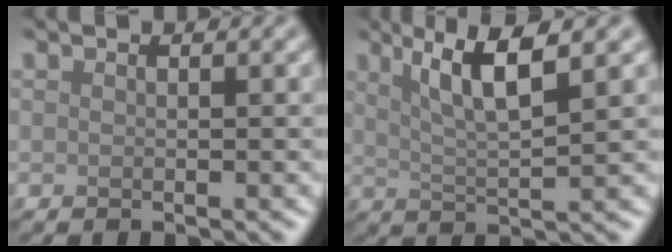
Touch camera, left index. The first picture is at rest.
{"total": 5.7, "force": [2.4, 1.1, 5.0], "torque": [-0.088, 0.002, 0.045]}